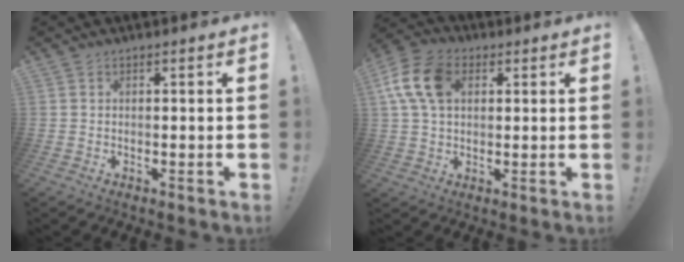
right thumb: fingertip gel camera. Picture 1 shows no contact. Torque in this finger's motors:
{"motor_torque": [1.60, 1.63, 0.06, 0.06, 0.08]}